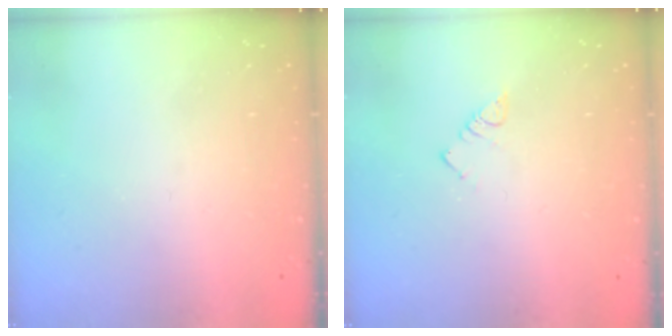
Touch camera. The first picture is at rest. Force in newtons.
{"total": 3.4, "press": 3.4, "slide": 0.5}